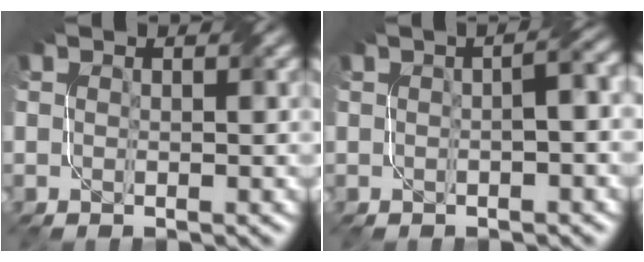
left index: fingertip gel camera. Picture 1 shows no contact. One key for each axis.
{"total": 2.8, "fx": 0.0, "fy": 0.7, "fz": 2.8, "tx": -0.035, "ty": 0.016, "tz": 0.001}